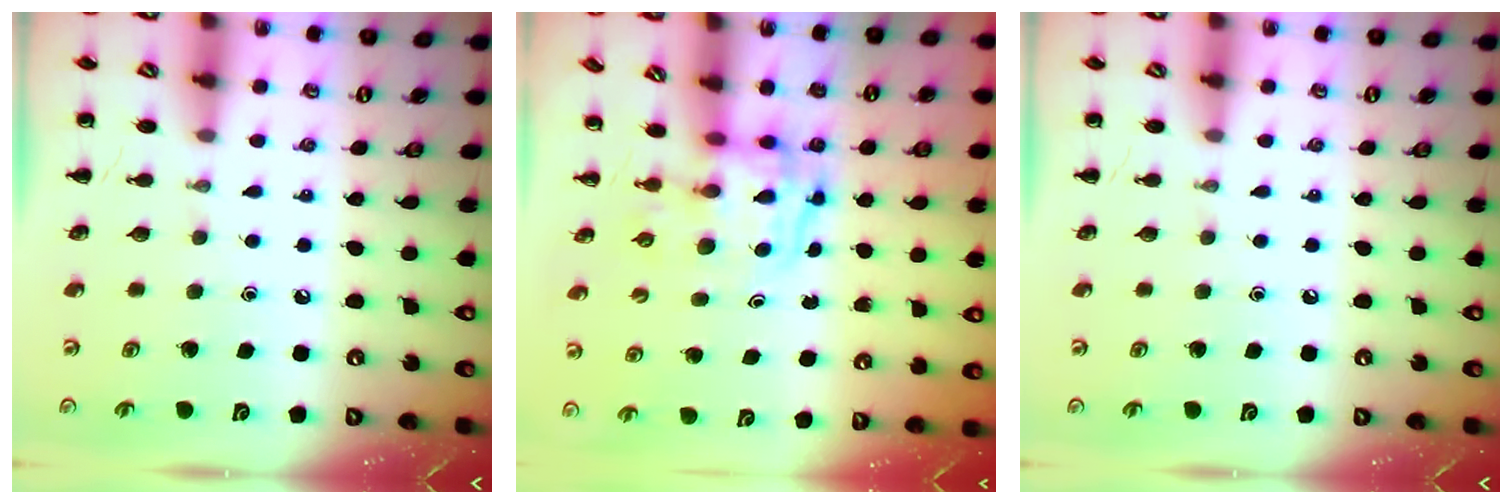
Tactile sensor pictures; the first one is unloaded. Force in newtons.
{"total": 3.3, "press": 3.2, "slide": 0.6}
{"total": 0.0}